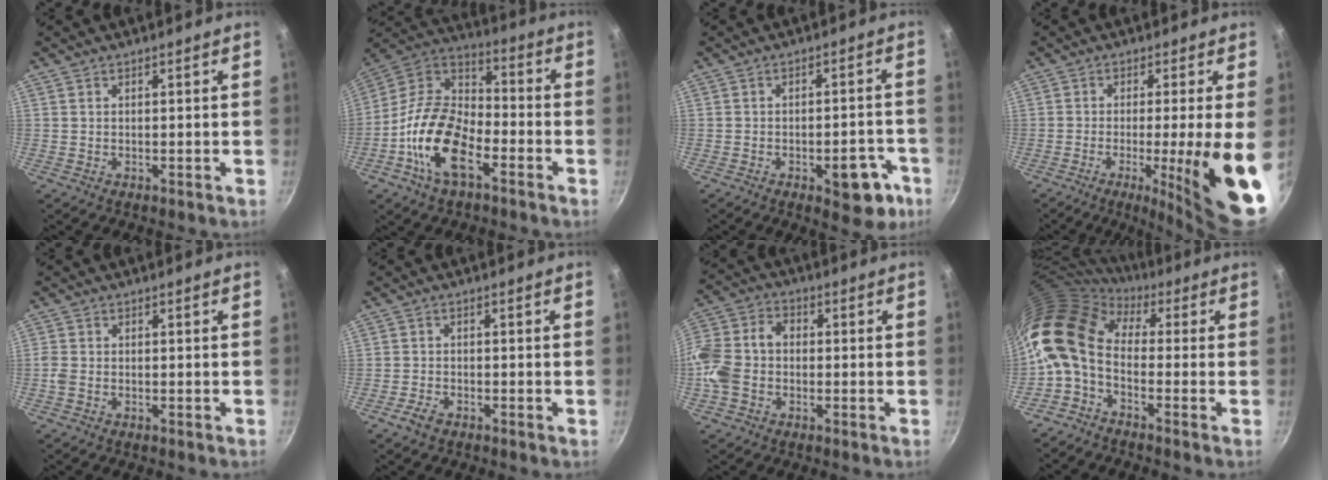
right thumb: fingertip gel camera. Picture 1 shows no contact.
{"total": 17.3, "force": [-7.2, 9.2, 12.7], "torque": [-0.218, 0.050, -0.156]}
{"total": 9.4, "force": [-4.2, 4.6, 7.1], "torque": [-0.047, 0.029, -0.046]}
{"total": 15.0, "force": [-3.2, 1.3, 14.6], "torque": [-0.206, -0.007, -0.039]}
{"total": 1.7, "force": [-0.7, 1.2, 1.0], "torque": [-0.026, 0.003, -0.017]}
{"total": 2.7, "force": [-1.8, 1.1, 1.6], "torque": [-0.037, 0.015, -0.039]}
{"total": 12.1, "force": [-2.2, 9.1, 7.6], "torque": [-0.147, 0.035, -0.059]}
{"total": 13.6, "force": [0.5, 8.6, 10.4], "torque": [-0.197, 0.024, -0.013]}